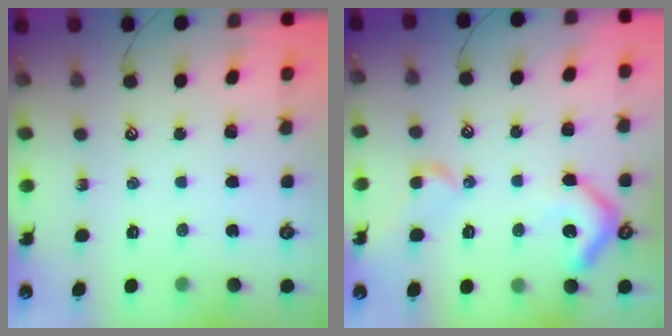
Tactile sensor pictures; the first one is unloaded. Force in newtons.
{"total": 9.4, "press": 9.3, "slide": 1.5}